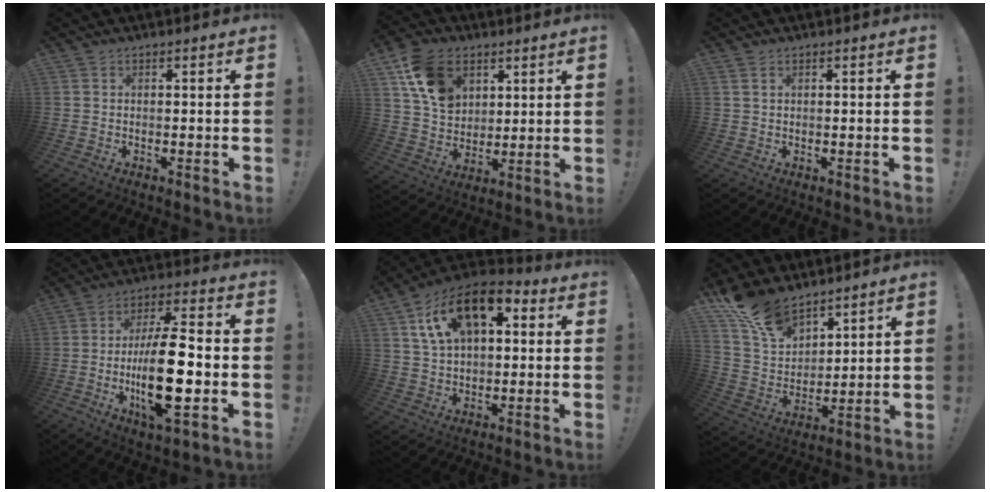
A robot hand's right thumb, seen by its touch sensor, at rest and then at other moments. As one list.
[{"total": 15.5, "force": [7.2, 11.4, 7.7], "torque": [-0.121, -0.023, 0.146]}, {"total": 1.4, "force": [0.8, 0.9, 0.8], "torque": [-0.021, 0.005, 0.015]}, {"total": 20.3, "force": [-3.7, 6.7, 18.8], "torque": [-0.349, 0.004, -0.060]}, {"total": 15.9, "force": [6.9, 9.5, 10.7], "torque": [-0.176, -0.018, 0.129]}, {"total": 14.4, "force": [11.7, 6.8, 5.1], "torque": [-0.107, -0.075, 0.222]}]